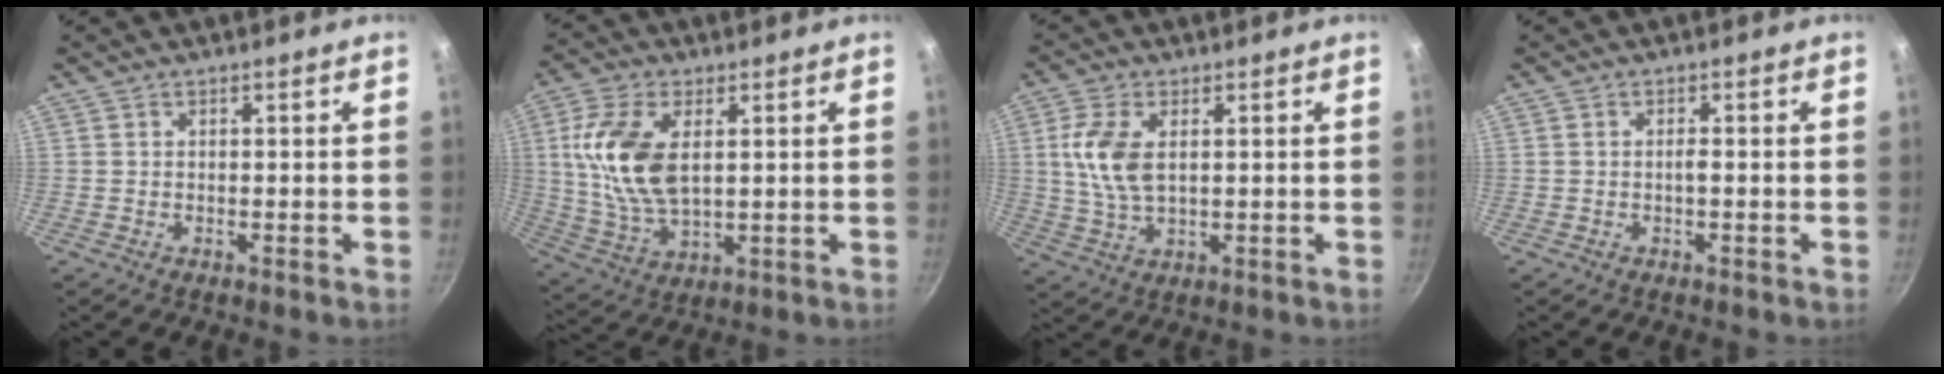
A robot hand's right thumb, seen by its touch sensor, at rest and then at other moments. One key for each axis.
{"total": 14.1, "fx": 2.9, "fy": 7.7, "fz": 11.5, "tx": -0.224, "ty": -0.009, "tz": 0.060}
{"total": 8.7, "fx": 1.7, "fy": 4.8, "fz": 7.1, "tx": -0.144, "ty": -0.003, "tz": 0.034}
{"total": 0.9, "fx": -0.2, "fy": 0.2, "fz": 0.9, "tx": -0.018, "ty": 0.005, "tz": -0.005}